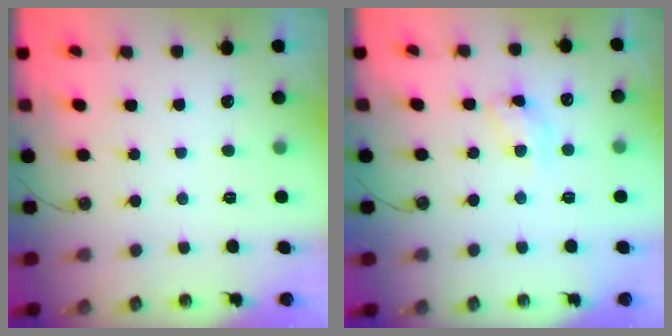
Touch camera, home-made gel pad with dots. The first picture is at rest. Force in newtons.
{"total": 9.5, "press": 9.5, "slide": 0.6}